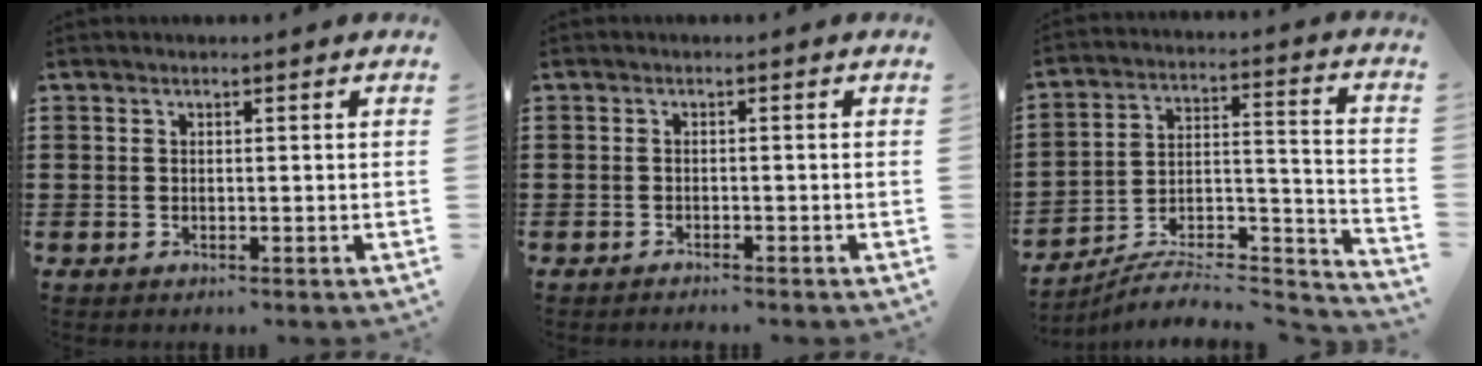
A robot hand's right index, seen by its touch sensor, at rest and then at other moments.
{"total": 0.9, "force": [-0.9, 0.0, 0.1], "torque": [-0.003, 0.000, -0.019]}
{"total": 6.5, "force": [-5.9, 1.5, 2.3], "torque": [-0.036, 0.000, -0.117]}